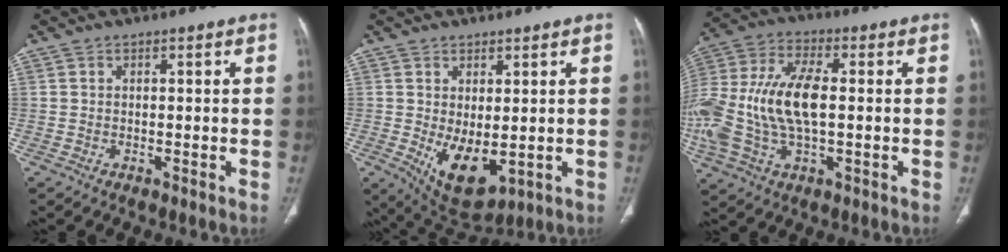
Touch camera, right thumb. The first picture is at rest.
{"total": 8.7, "force": [-0.8, 4.6, 7.4], "torque": [-0.111, -0.017, 0.011]}
{"total": 21.1, "force": [-0.6, 10.8, 18.1], "torque": [-0.423, 0.009, -0.012]}